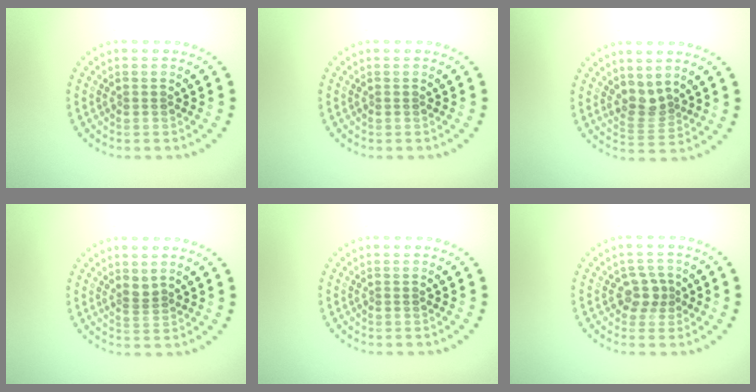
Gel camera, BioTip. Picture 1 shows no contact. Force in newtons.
{"total": 0.0}
{"total": 2.4, "press": 1.7, "slide": 1.7}
{"total": 1.0, "press": 0.6, "slide": 0.8}
{"total": 0.0}
{"total": 2.1, "press": 1.8, "slide": 1.0}